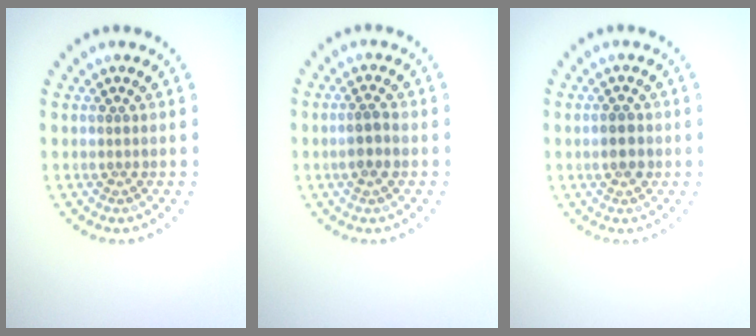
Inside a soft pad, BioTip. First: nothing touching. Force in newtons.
{"total": 2.0, "press": 1.9, "slide": 0.8}
{"total": 2.1, "press": 2.1, "slide": 0.5}